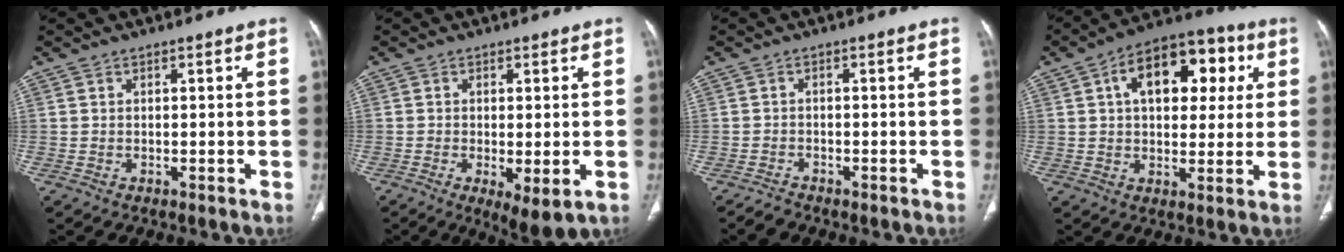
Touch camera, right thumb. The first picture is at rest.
{"total": 6.6, "force": [-2.0, 2.1, 5.9], "torque": [-0.100, -0.019, -0.027]}
{"total": 1.8, "force": [-1.7, 0.6, 0.2], "torque": [-0.014, 0.003, -0.029]}
{"total": 16.6, "force": [5.0, 9.9, 12.4], "torque": [-0.140, 0.017, 0.069]}